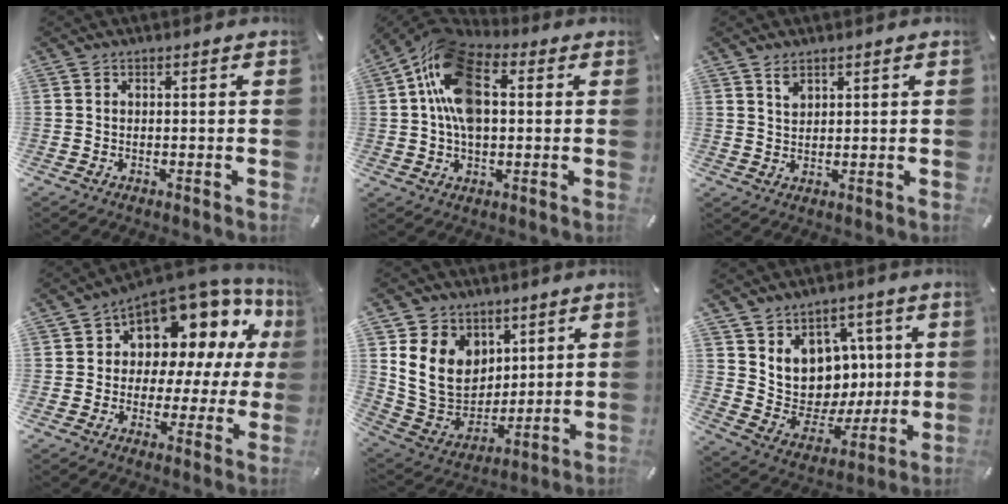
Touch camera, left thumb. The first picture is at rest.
{"total": 16.6, "force": [3.7, 11.3, 11.6], "torque": [-0.230, 0.007, 0.067]}
{"total": 2.6, "force": [1.9, 1.5, 1.0], "torque": [-0.015, -0.004, 0.034]}
{"total": 11.9, "force": [7.3, 7.7, 5.3], "torque": [-0.080, -0.080, 0.128]}
{"total": 15.0, "force": [4.3, 12.7, 6.7], "torque": [-0.147, -0.028, 0.088]}
{"total": 11.3, "force": [3.5, 10.4, 2.7], "torque": [-0.048, -0.044, 0.081]}